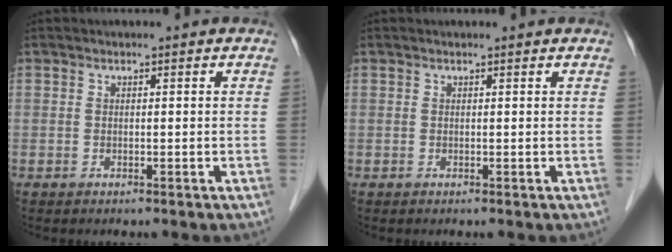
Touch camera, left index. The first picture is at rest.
{"total": 1.0, "force": [1.0, 0.1, 0.2], "torque": [-0.011, 0.003, 0.010]}